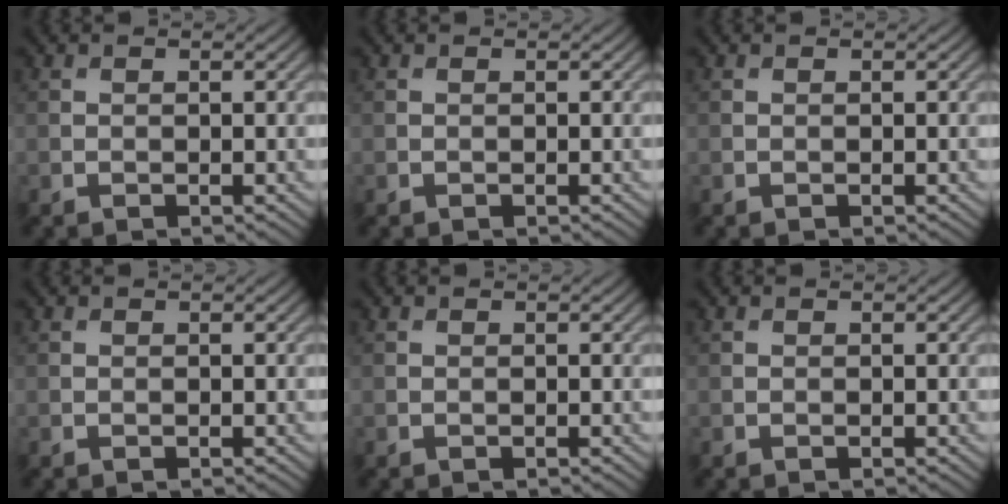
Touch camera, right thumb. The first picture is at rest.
{"total": 0.0}
{"total": 0.0}
{"total": 0.0}
{"total": 0.0}
{"total": 0.0}